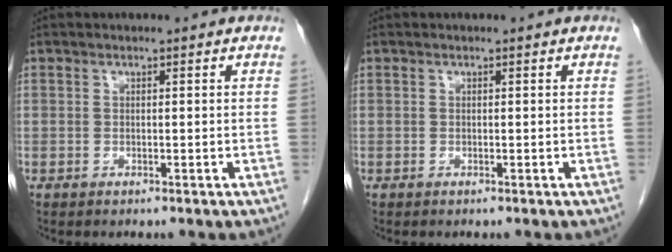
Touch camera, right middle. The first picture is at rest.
{"total": 0.0}